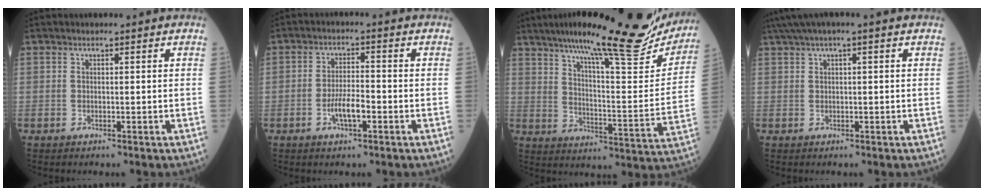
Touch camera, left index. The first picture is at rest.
{"total": 4.2, "force": [-1.8, 1.1, 3.6], "torque": [-0.071, 0.002, -0.035]}
{"total": 25.1, "force": [20.7, 2.9, 13.8], "torque": [-0.214, -0.026, 0.281]}
{"total": 4.2, "force": [2.5, 0.0, 3.4], "torque": [-0.069, 0.030, 0.047]}